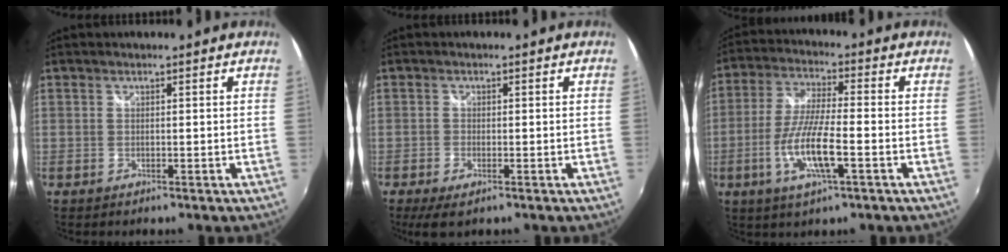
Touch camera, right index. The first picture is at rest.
{"total": 4.0, "force": [-2.4, 1.7, 2.7], "torque": [-0.063, -0.012, -0.043]}
{"total": 11.0, "force": [-3.6, 2.1, 10.2], "torque": [-0.209, -0.010, -0.071]}